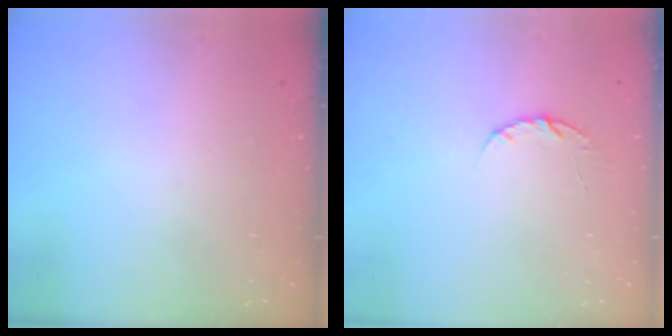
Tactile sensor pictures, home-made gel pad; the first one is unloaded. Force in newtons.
{"total": 4.4, "press": 4.4, "slide": 0.6}